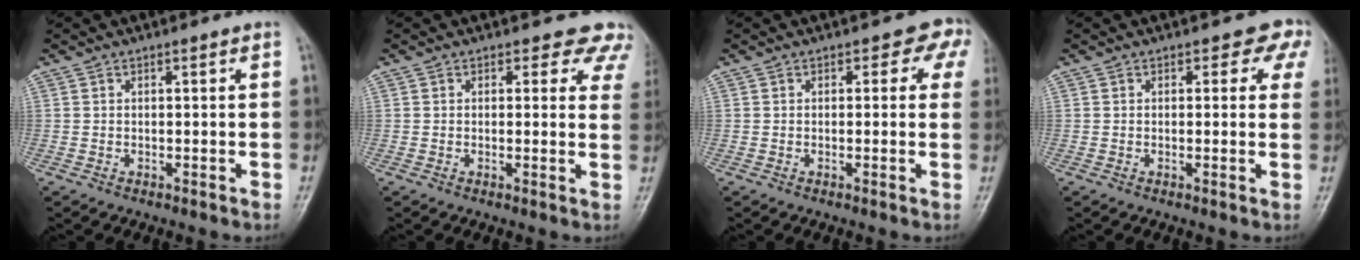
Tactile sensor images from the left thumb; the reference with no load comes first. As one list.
[{"total": 6.5, "force": [5.3, 3.6, 0.8], "torque": [0.044, -0.019, 0.031]}, {"total": 4.0, "force": [1.6, 2.9, 2.2], "torque": [0.024, 0.002, 0.000]}, {"total": 4.3, "force": [2.5, 3.0, 1.9], "torque": [0.022, -0.007, 0.007]}]